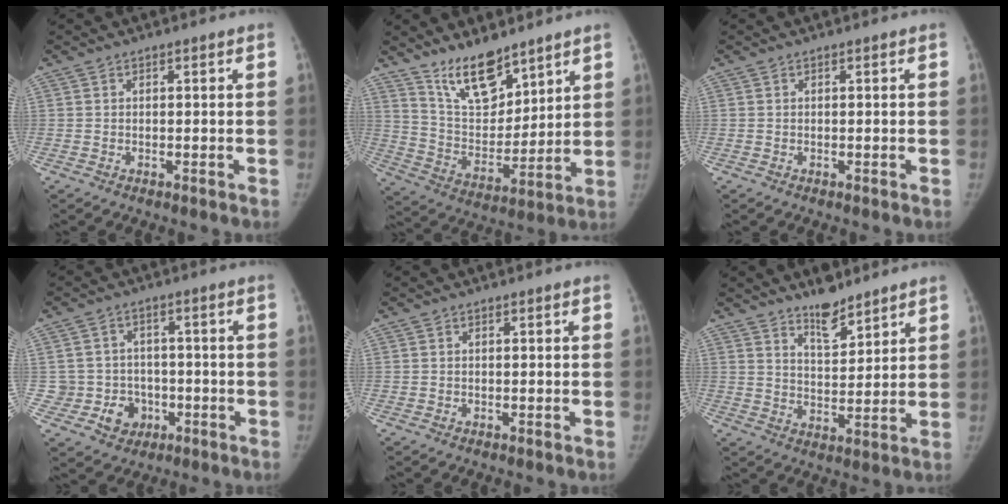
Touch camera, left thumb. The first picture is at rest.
{"total": 13.2, "force": [10.0, 5.4, 6.6], "torque": [-0.078, -0.076, 0.193]}
{"total": 0.0}
{"total": 7.6, "force": [-1.9, 7.2, 1.4], "torque": [0.010, 0.020, -0.022]}
{"total": 0.0}
{"total": 7.2, "force": [5.9, 2.5, 3.3], "torque": [-0.034, -0.049, 0.102]}